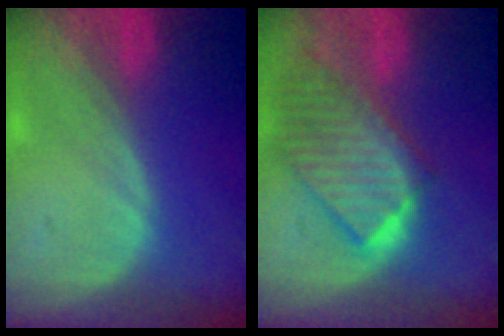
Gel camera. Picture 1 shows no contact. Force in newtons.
{"total": 9.8, "press": 8.6, "slide": 4.6}